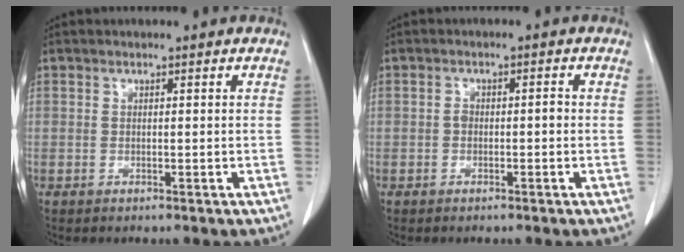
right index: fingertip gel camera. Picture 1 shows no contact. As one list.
[{"total": 1.6, "force": [-0.4, 0.8, 1.3], "torque": [-0.020, 0.004, -0.006]}]